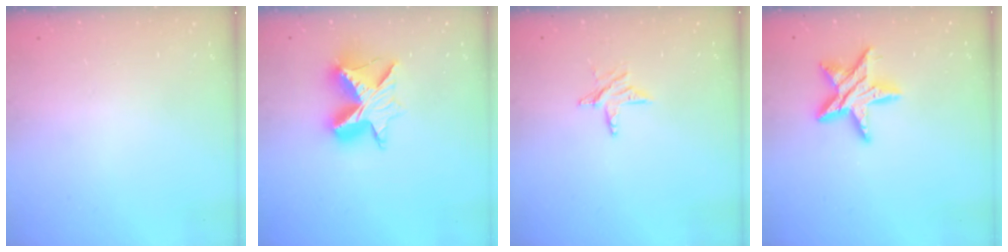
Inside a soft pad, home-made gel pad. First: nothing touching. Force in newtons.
{"total": 12.6, "press": 12.6, "slide": 0.8}
{"total": 5.5, "press": 5.5, "slide": 0.5}
{"total": 12.7, "press": 12.6, "slide": 0.7}